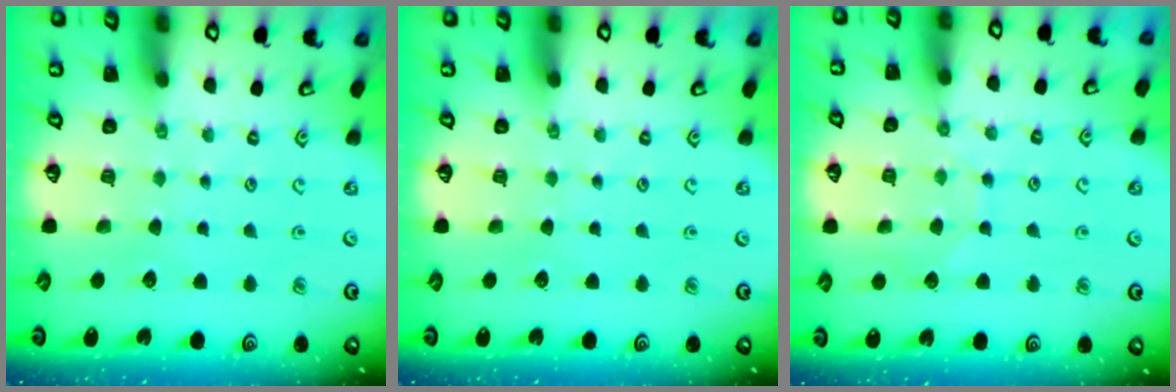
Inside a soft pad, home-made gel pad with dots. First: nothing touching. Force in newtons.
{"total": 0.0}
{"total": 7.9, "press": 7.8, "slide": 0.5}